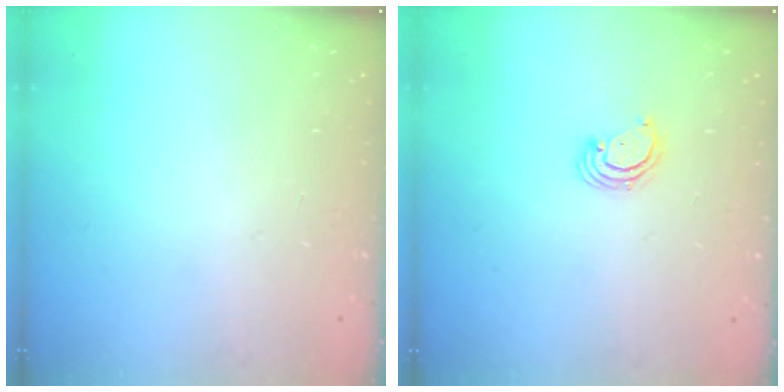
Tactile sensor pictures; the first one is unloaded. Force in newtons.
{"total": 3.3, "press": 3.3, "slide": 0.3}